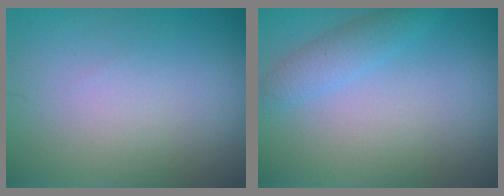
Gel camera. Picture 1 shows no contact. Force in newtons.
{"total": 2.2, "press": 2.2, "slide": 0.0}